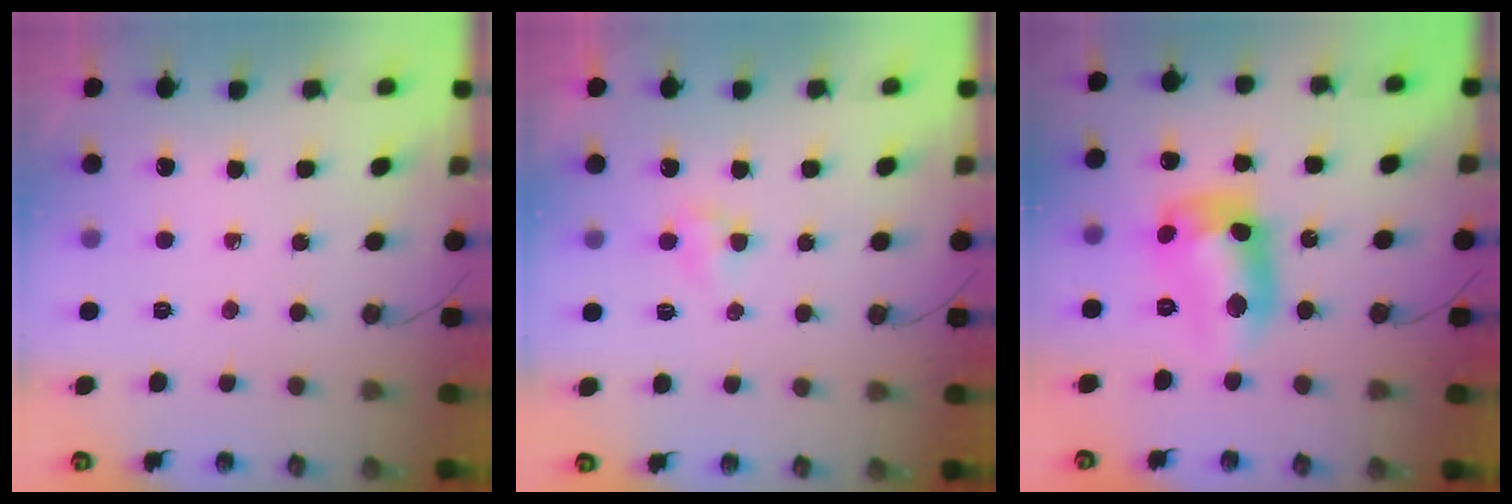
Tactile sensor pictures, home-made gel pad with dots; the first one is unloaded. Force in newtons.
{"total": 2.6, "press": 2.6, "slide": 0.3}
{"total": 13.6, "press": 13.6, "slide": 0.9}